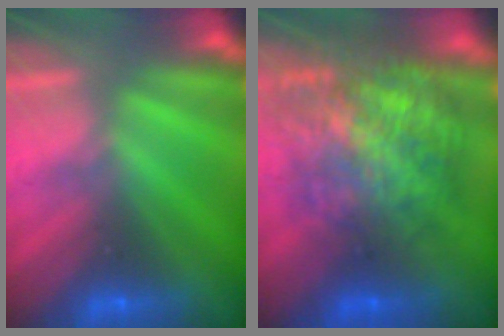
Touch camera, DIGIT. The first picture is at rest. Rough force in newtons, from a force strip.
{"total": 7.3}